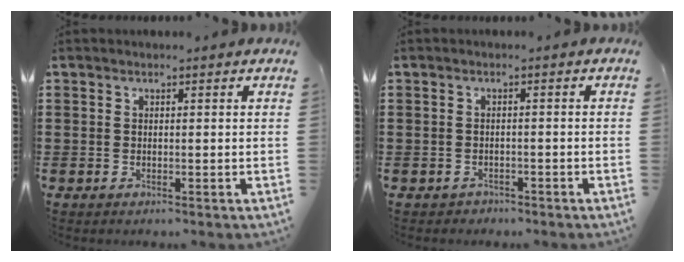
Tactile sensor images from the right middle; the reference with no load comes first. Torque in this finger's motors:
{"motor_torque": [0.32, -0.21, 0.00, 0.00]}